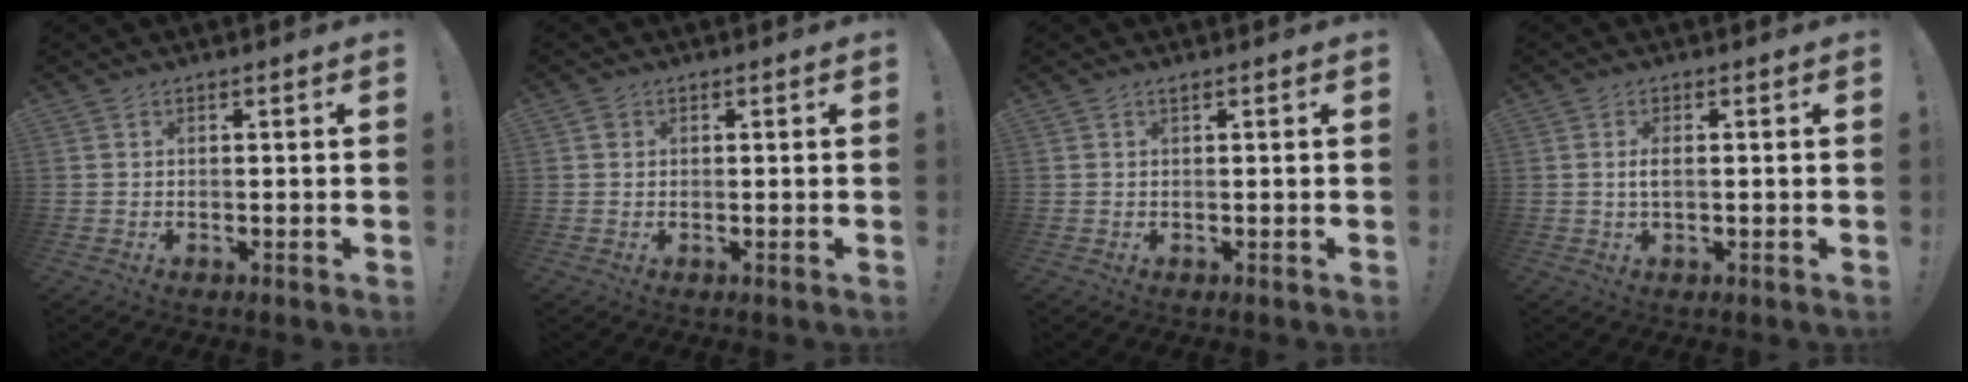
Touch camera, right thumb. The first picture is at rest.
{"total": 1.4, "force": [0.6, 1.2, 0.3], "torque": [0.002, -0.001, 0.010]}
{"total": 0.6, "force": [0.4, 0.0, 0.4], "torque": [-0.014, 0.004, 0.009]}
{"total": 2.7, "force": [0.0, 1.0, 2.5], "torque": [-0.046, 0.004, -0.001]}